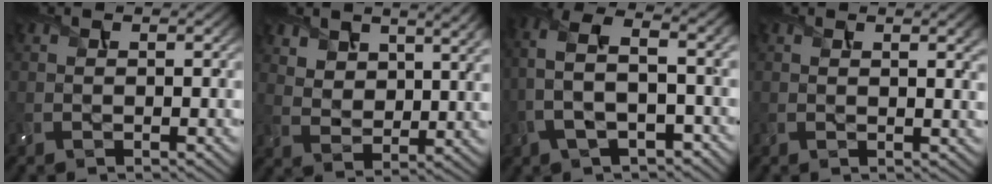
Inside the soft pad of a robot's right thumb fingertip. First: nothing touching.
{"total": 6.7, "force": [4.5, 3.6, 3.3], "torque": [-0.080, -0.007, 0.083]}
{"total": 9.2, "force": [-0.8, 5.1, 7.6], "torque": [-0.187, 0.008, -0.021]}
{"total": 2.3, "force": [1.2, 0.5, 1.9], "torque": [-0.030, -0.002, 0.021]}